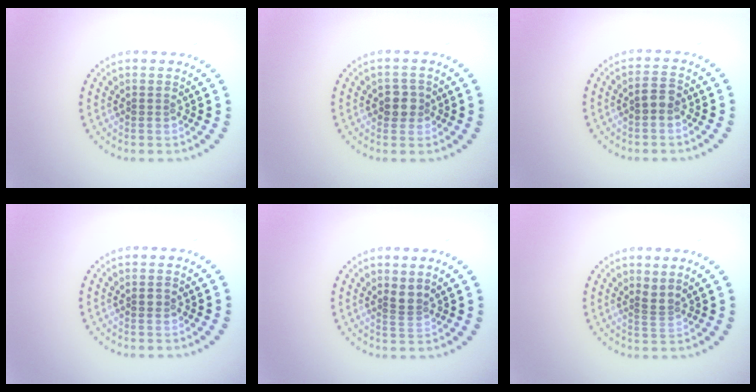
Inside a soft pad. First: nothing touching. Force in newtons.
{"total": 2.0, "press": 1.9, "slide": 0.7}
{"total": 1.8, "press": 1.8, "slide": 0.3}
{"total": 0.7, "press": 0.7, "slide": 0.1}
{"total": 1.2, "press": 0.8, "slide": 0.9}
{"total": 1.2, "press": 0.8, "slide": 0.9}